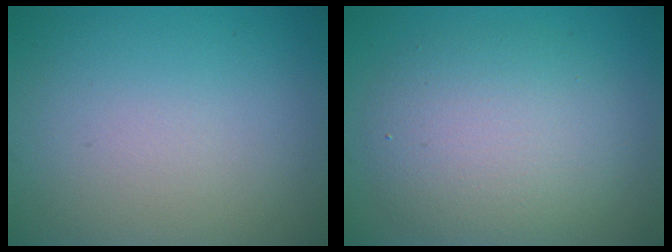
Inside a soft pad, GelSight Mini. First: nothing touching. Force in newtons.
{"total": 5.8, "press": 5.8, "slide": 0.2}